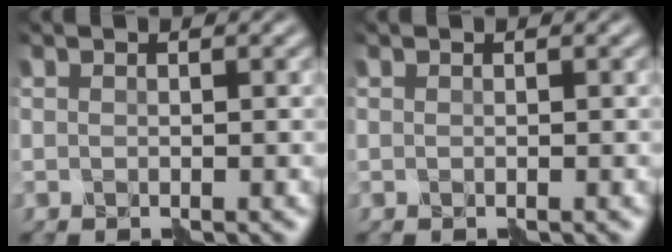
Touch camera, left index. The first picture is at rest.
{"total": 0.0}